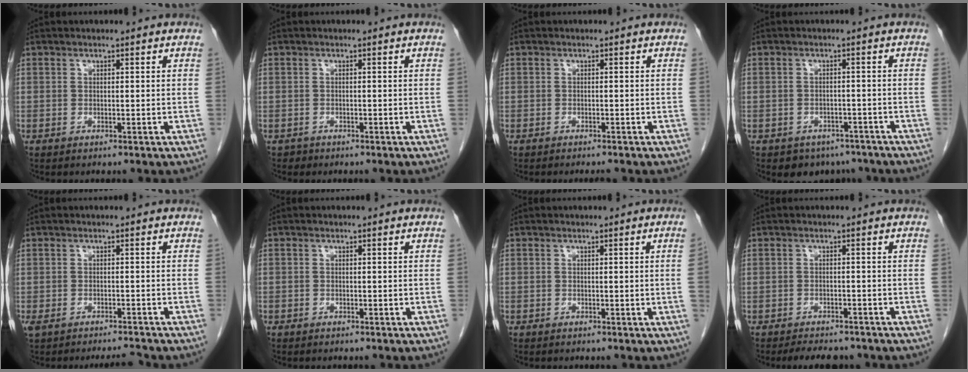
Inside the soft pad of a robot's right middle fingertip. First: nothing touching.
{"total": 0.5, "force": [-0.4, 0.3, -0.1], "torque": [-0.006, 0.002, -0.007]}
{"total": 1.6, "force": [-1.5, 0.1, 0.7], "torque": [-0.010, -0.003, -0.019]}
{"total": 5.4, "force": [-4.2, 3.4, 0.5], "torque": [0.003, 0.011, -0.052]}
{"total": 4.7, "force": [-4.3, 0.7, 1.7], "torque": [-0.039, 0.001, -0.069]}
{"total": 0.6, "force": [-0.5, 0.4, 0.1], "torque": [-0.007, 0.003, -0.010]}
{"total": 1.2, "force": [-0.2, -0.5, 1.0], "torque": [-0.005, 0.002, -0.006]}
{"total": 6.5, "force": [-5.7, 2.1, 2.2], "torque": [-0.030, -0.002, -0.076]}